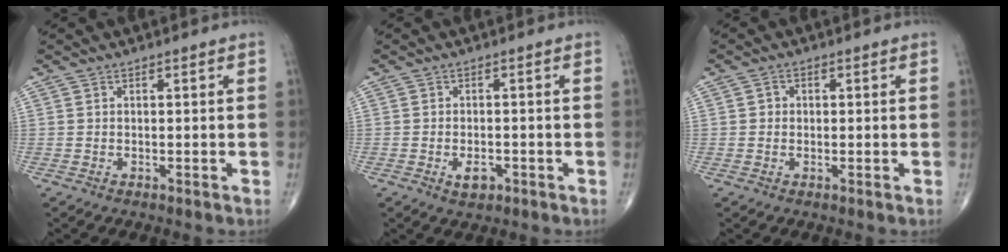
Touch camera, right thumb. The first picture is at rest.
{"total": 2.9, "force": [-1.2, 1.7, 2.1], "torque": [-0.029, 0.002, -0.016]}
{"total": 1.4, "force": [0.1, 1.3, 0.6], "torque": [-0.004, 0.004, 0.001]}